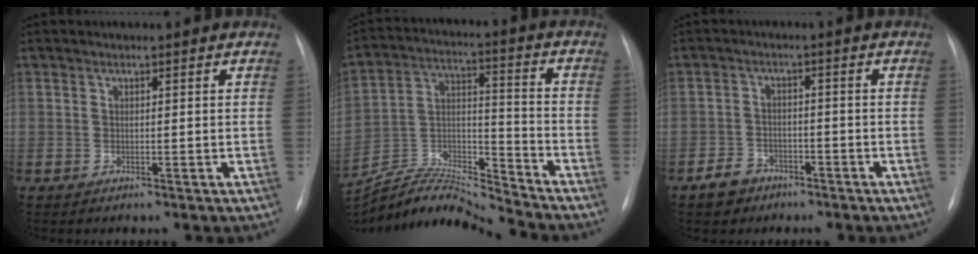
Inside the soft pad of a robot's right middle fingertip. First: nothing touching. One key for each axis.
{"total": 13.7, "fx": -13.6, "fy": -1.2, "fz": 1.2, "tx": -0.027, "ty": 0.039, "tz": -0.252}
{"total": 4.0, "fx": -2.8, "fy": 2.8, "fz": 0.7, "tx": -0.019, "ty": 0.008, "tz": -0.044}